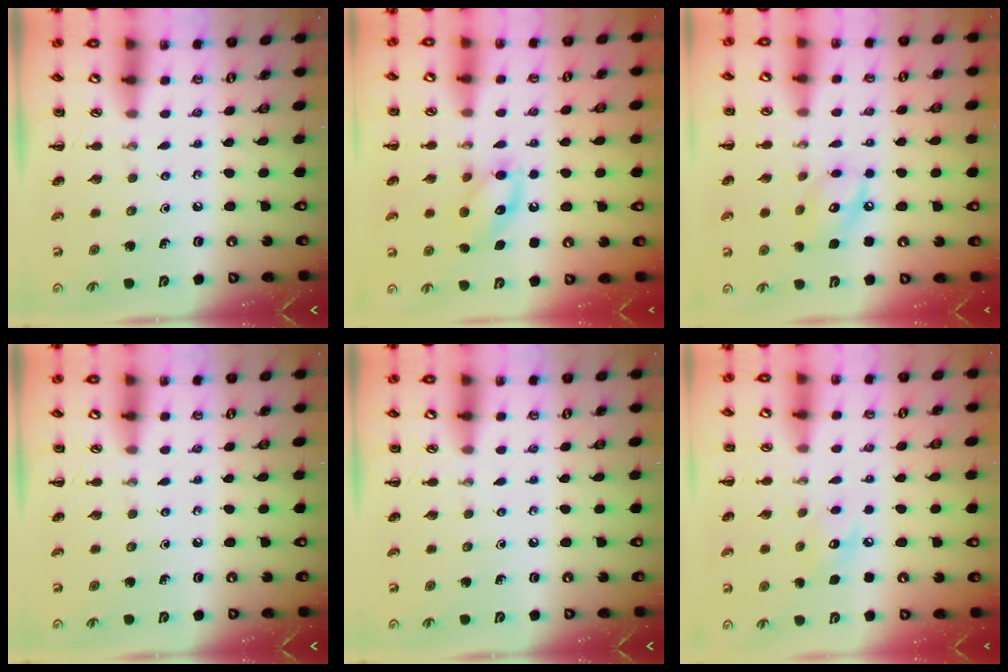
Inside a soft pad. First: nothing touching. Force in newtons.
{"total": 12.0, "press": 11.9, "slide": 1.2}
{"total": 9.4, "press": 9.4, "slide": 0.4}
{"total": 0.0}
{"total": 0.0}
{"total": 6.4, "press": 6.3, "slide": 1.0}